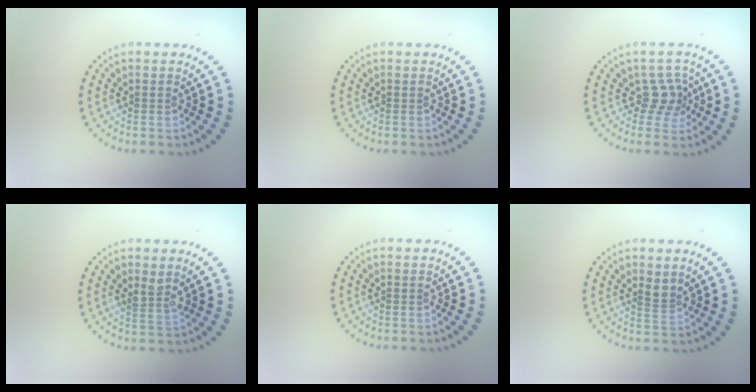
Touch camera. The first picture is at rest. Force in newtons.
{"total": 0.0}
{"total": 2.4, "press": 1.8, "slide": 1.6}
{"total": 1.8, "press": 1.6, "slide": 0.8}
{"total": 0.0}
{"total": 1.2, "press": 0.9, "slide": 0.8}